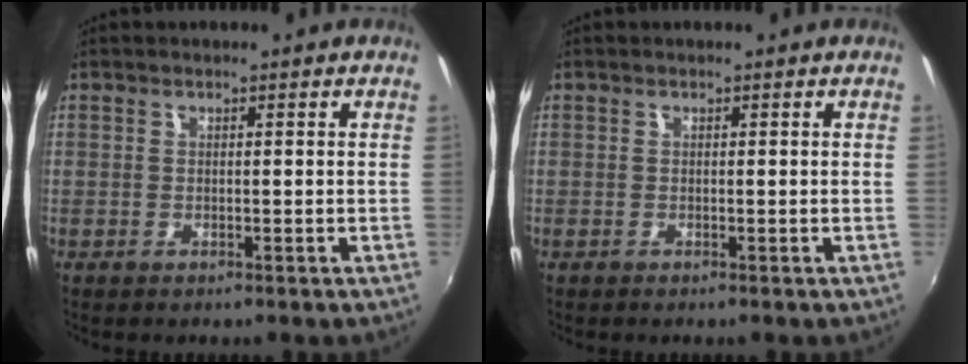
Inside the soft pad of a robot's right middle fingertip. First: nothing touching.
{"total": 0.0}